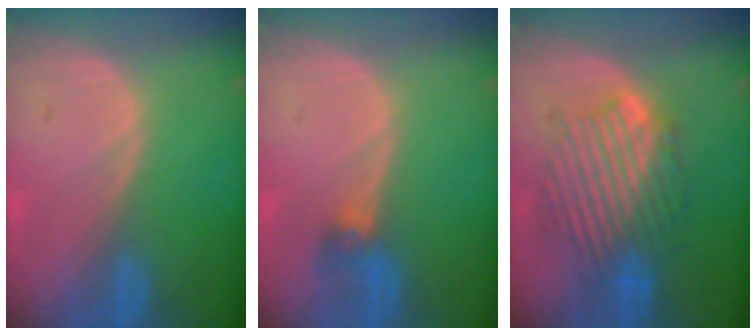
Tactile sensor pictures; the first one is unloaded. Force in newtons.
{"total": 2.8, "press": 2.6, "slide": 1.0}
{"total": 9.0, "press": 9.0, "slide": 1.2}